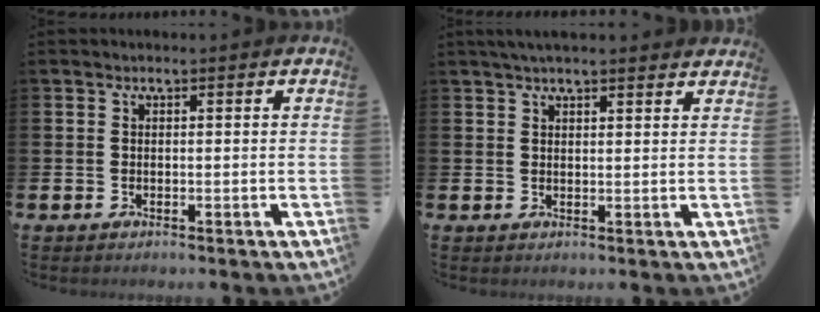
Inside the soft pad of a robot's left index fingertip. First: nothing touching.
{"total": 2.9, "force": [2.7, 0.3, 1.0], "torque": [-0.025, -0.003, 0.049]}